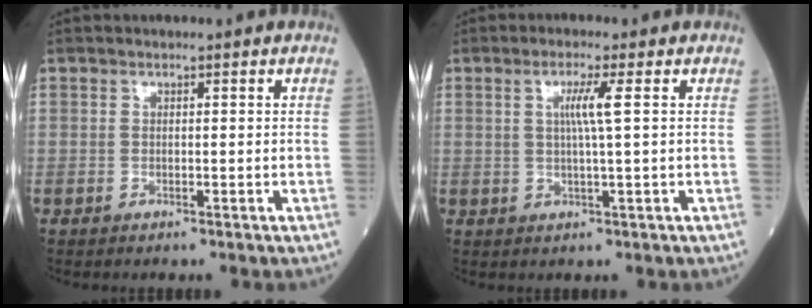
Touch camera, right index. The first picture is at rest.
{"total": 3.7, "force": [0.8, -0.7, 3.6], "torque": [-0.070, 0.000, 0.014]}